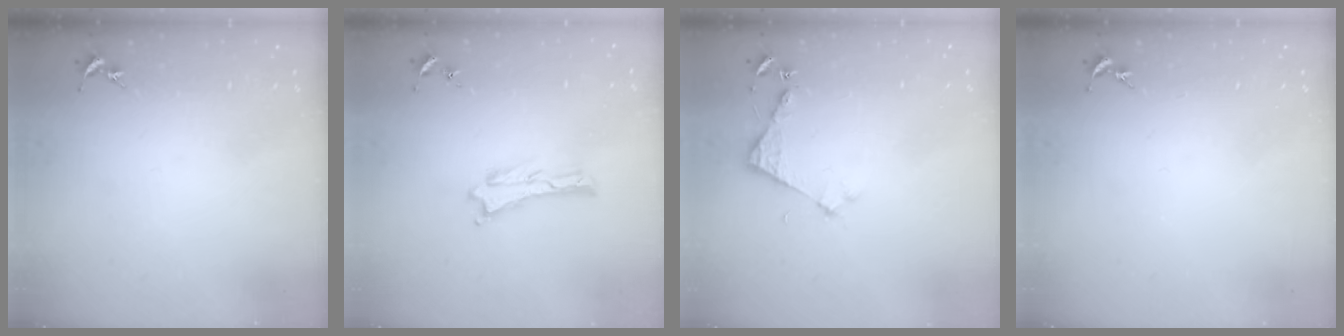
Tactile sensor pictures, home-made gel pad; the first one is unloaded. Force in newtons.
{"total": 0.0}
{"total": 3.3, "press": 3.3, "slide": 0.3}
{"total": 0.0}